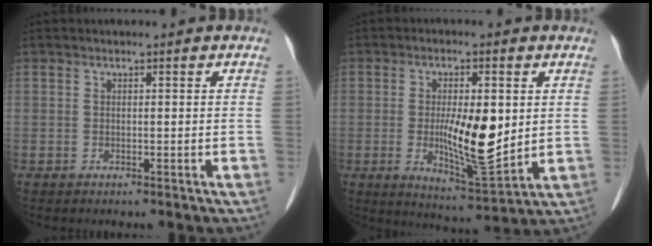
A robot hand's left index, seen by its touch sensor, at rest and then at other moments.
{"total": 10.2, "force": [0.4, 2.8, 9.8], "torque": [-0.168, -0.014, 0.010]}